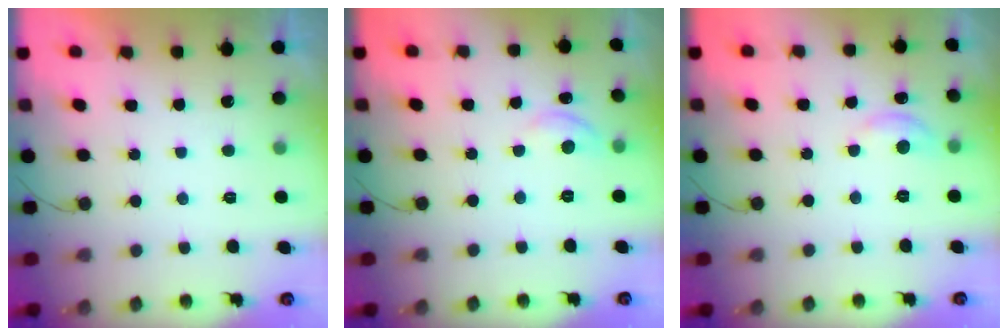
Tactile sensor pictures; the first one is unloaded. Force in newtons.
{"total": 5.3, "press": 5.2, "slide": 0.6}
{"total": 5.9, "press": 5.9, "slide": 0.8}